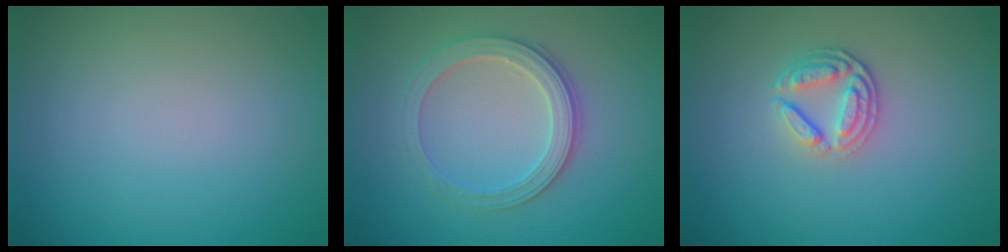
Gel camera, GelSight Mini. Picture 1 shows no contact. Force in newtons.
{"total": 3.3, "press": 3.1, "slide": 1.2}
{"total": 2.9, "press": 2.5, "slide": 1.5}